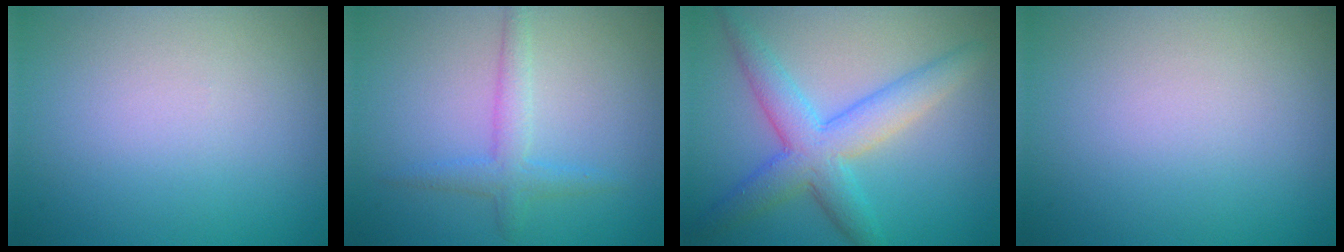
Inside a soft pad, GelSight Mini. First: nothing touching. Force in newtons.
{"total": 2.3, "press": 2.3, "slide": 0.1}
{"total": 5.7, "press": 5.7, "slide": 0.1}
{"total": 0.0}